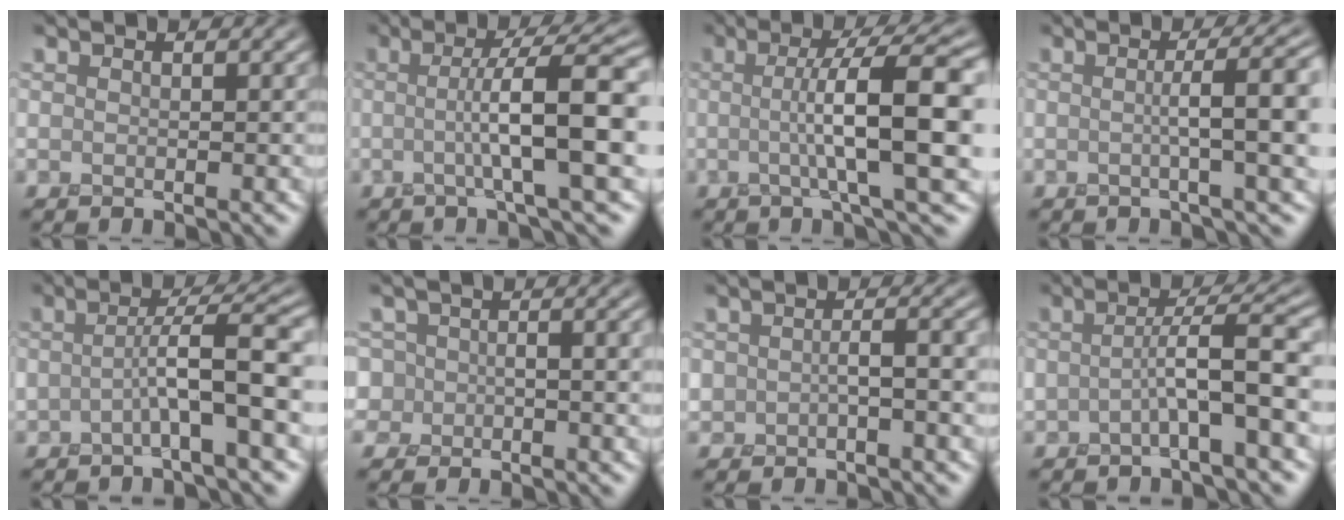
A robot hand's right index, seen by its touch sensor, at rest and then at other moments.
{"total": 8.1, "force": [-0.3, 1.2, 8.0], "torque": [-0.116, 0.011, -0.010]}
{"total": 9.9, "force": [0.1, 1.8, 9.7], "torque": [-0.124, 0.007, -0.001]}
{"total": 5.8, "force": [0.2, 1.2, 5.7], "torque": [-0.071, 0.014, -0.003]}
{"total": 5.5, "force": [-1.1, 0.9, 5.4], "torque": [-0.089, 0.024, -0.028]}
{"total": 5.3, "force": [-0.4, 4.5, 2.7], "torque": [-0.028, 0.023, -0.044]}
{"total": 2.2, "force": [-0.7, 1.1, 1.8], "torque": [-0.035, 0.000, -0.019]}
{"total": 5.1, "force": [-1.2, 0.9, 4.8], "torque": [-0.080, 0.024, -0.028]}